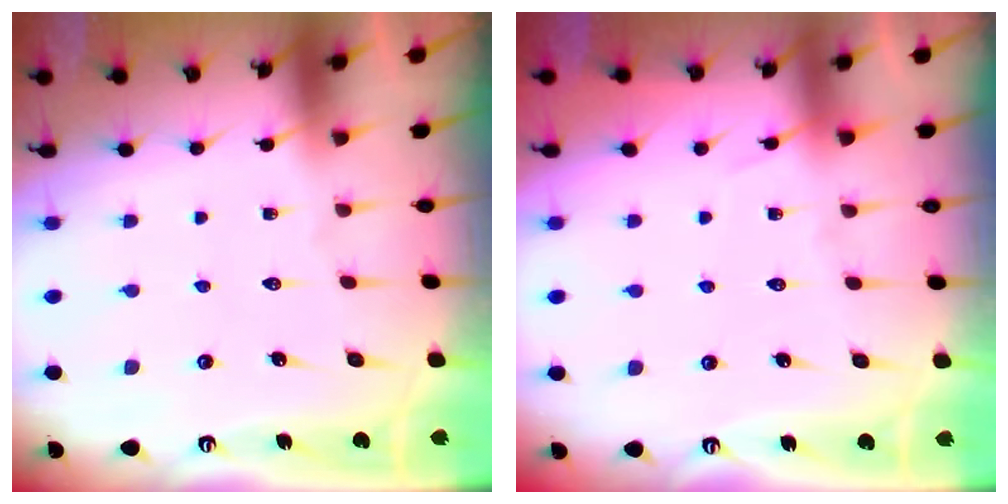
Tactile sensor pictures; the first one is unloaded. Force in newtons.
{"total": 3.5, "press": 3.5, "slide": 0.5}